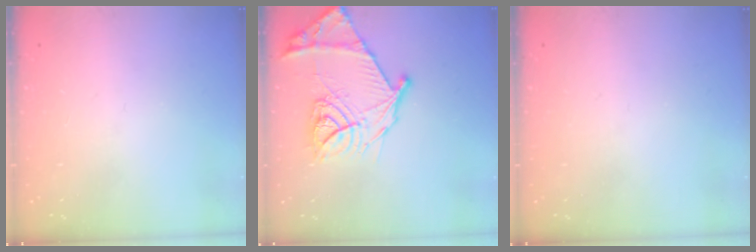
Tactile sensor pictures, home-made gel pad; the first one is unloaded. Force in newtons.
{"total": 19.1, "press": 19.0, "slide": 1.8}
{"total": 0.0}